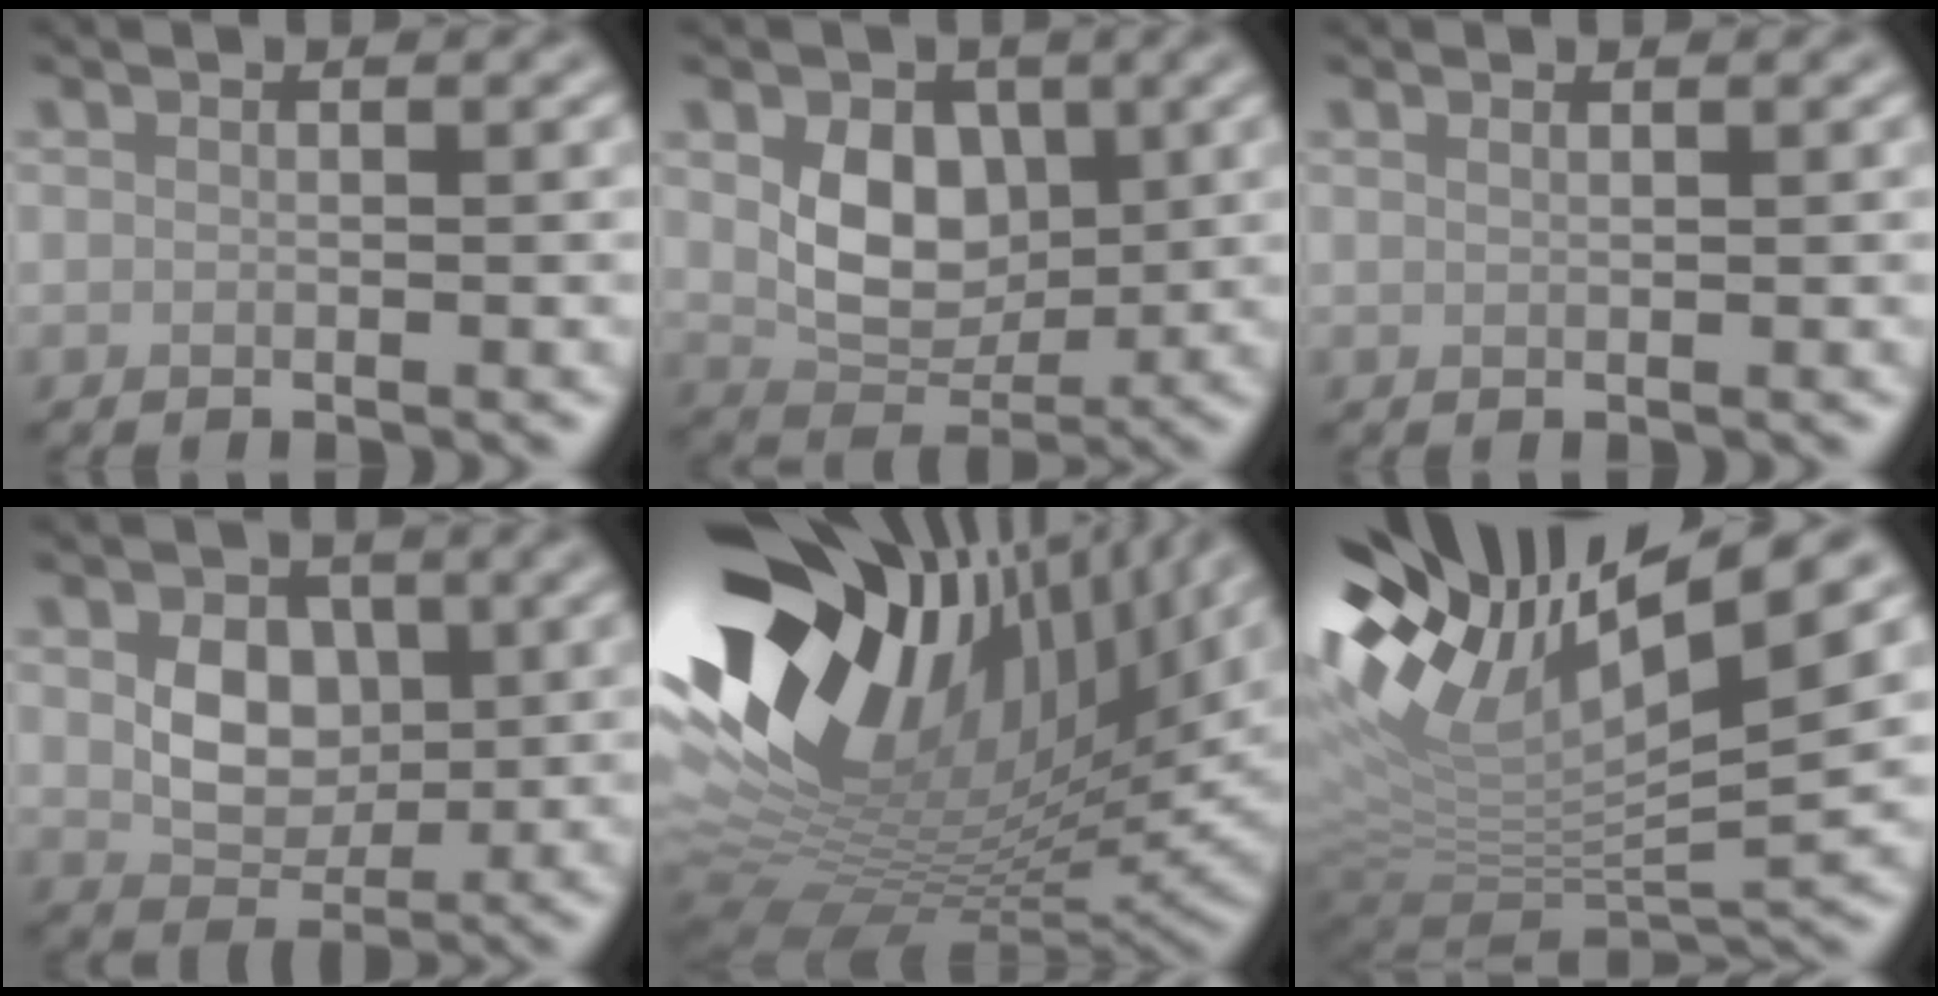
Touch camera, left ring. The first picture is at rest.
{"total": 5.6, "force": [0.3, 4.0, 3.8], "torque": [-0.072, -0.014, 0.005]}
{"total": 0.0}
{"total": 4.9, "force": [-0.1, 3.6, 3.3], "torque": [-0.063, -0.008, -0.008]}
{"total": 19.2, "force": [5.6, 9.4, 15.7], "torque": [-0.292, 0.005, 0.100]}
{"total": 13.3, "force": [4.6, 4.9, 11.5], "torque": [-0.223, 0.016, 0.077]}